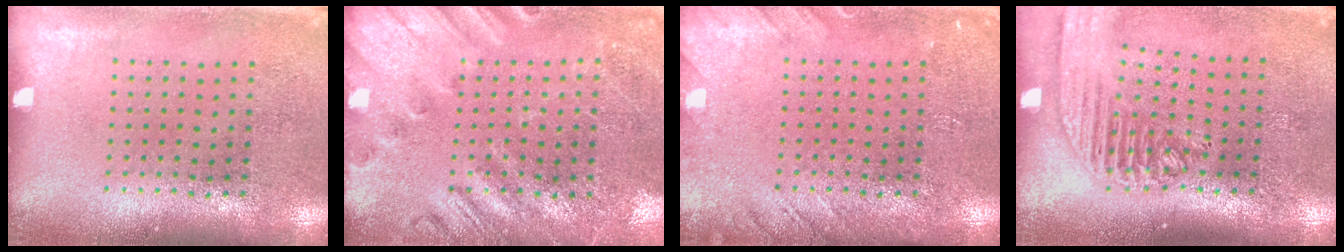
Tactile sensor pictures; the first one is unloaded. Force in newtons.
{"total": 2.2, "press": 2.0, "slide": 1.0}
{"total": 1.8, "press": 1.8, "slide": 0.1}
{"total": 2.1, "press": 1.8, "slide": 1.1}